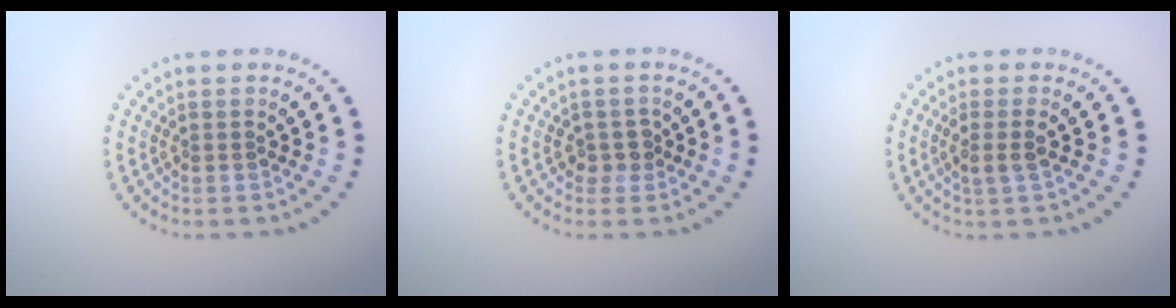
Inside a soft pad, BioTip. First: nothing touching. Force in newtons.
{"total": 1.5, "press": 1.3, "slide": 0.8}
{"total": 1.5, "press": 1.3, "slide": 0.7}